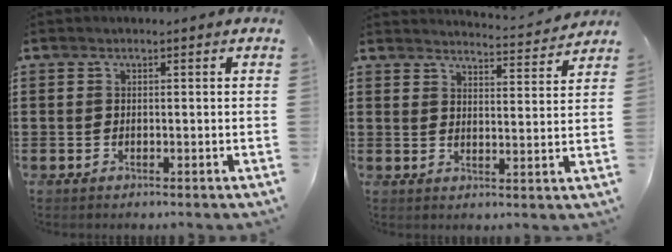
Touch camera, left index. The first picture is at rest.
{"total": 3.5, "force": [3.5, -0.2, 0.2], "torque": [-0.011, -0.030, 0.057]}